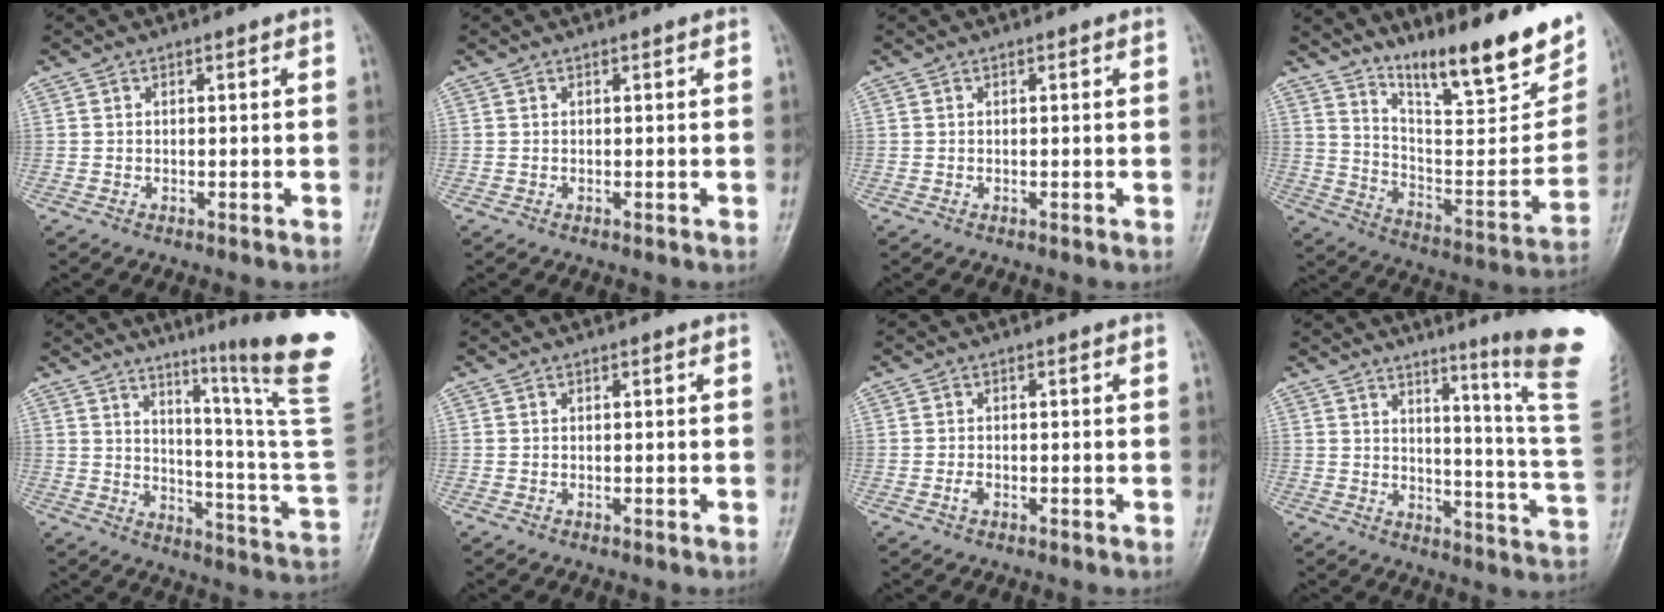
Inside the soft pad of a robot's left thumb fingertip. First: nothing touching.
{"total": 0.0}
{"total": 0.0}
{"total": 23.3, "force": [16.1, 5.1, 16.1], "torque": [-0.210, -0.084, 0.262]}
{"total": 24.9, "force": [15.1, 0.4, 19.8], "torque": [-0.245, -0.109, 0.208]}
{"total": 0.0}
{"total": 1.3, "force": [-0.6, 0.8, 0.8], "torque": [-0.018, 0.002, -0.013]}
{"total": 18.5, "force": [11.3, -0.6, 14.6], "torque": [-0.172, -0.105, 0.141]}